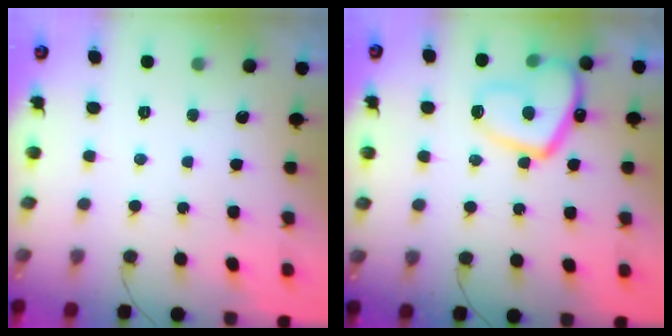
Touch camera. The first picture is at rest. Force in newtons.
{"total": 14.4, "press": 14.3, "slide": 1.6}